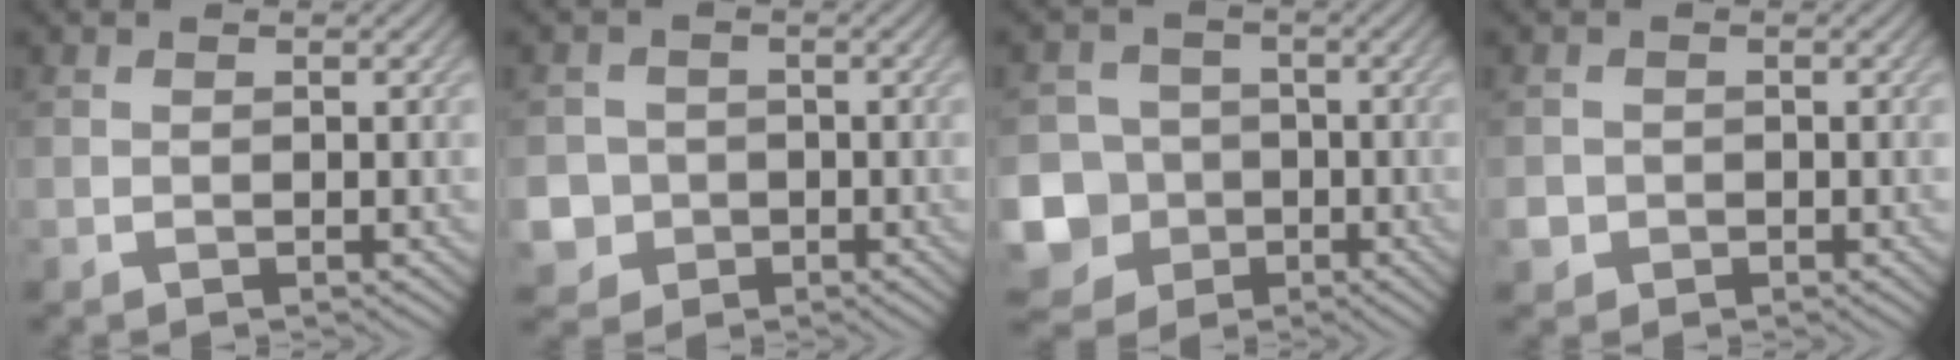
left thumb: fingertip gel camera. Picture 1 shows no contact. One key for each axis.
{"total": 5.6, "fx": -1.8, "fy": 5.2, "fz": 1.2, "tx": -0.040, "ty": -0.015, "tz": -0.053}
{"total": 11.7, "fx": -4.3, "fy": 10.4, "fz": 3.3, "tx": -0.115, "ty": -0.041, "tz": -0.099}
{"total": 2.0, "fx": -0.8, "fy": 1.8, "fz": 0.4, "tx": -0.011, "ty": -0.008, "tz": -0.017}